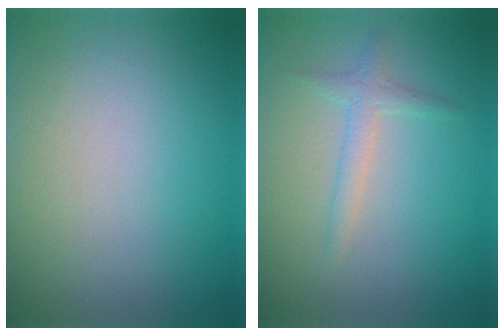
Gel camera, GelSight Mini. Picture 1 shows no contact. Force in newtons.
{"total": 1.7, "press": 1.7, "slide": 0.1}